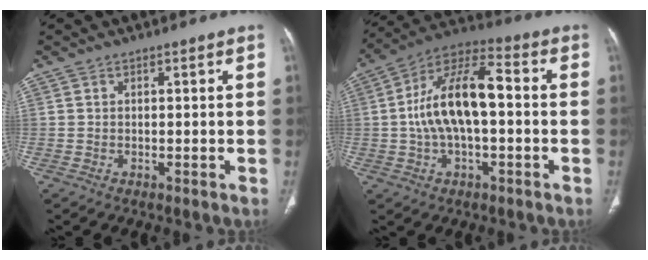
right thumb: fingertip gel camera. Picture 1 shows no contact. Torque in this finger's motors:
{"motor_torque": [0.14, 0.62, 1.55, -0.58, 0.49]}